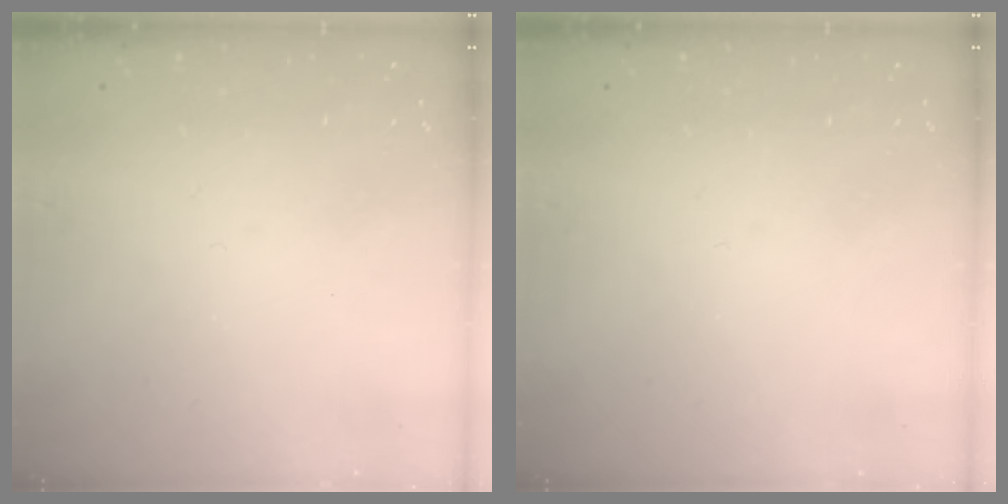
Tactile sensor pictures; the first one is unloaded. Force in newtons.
{"total": 0.0}